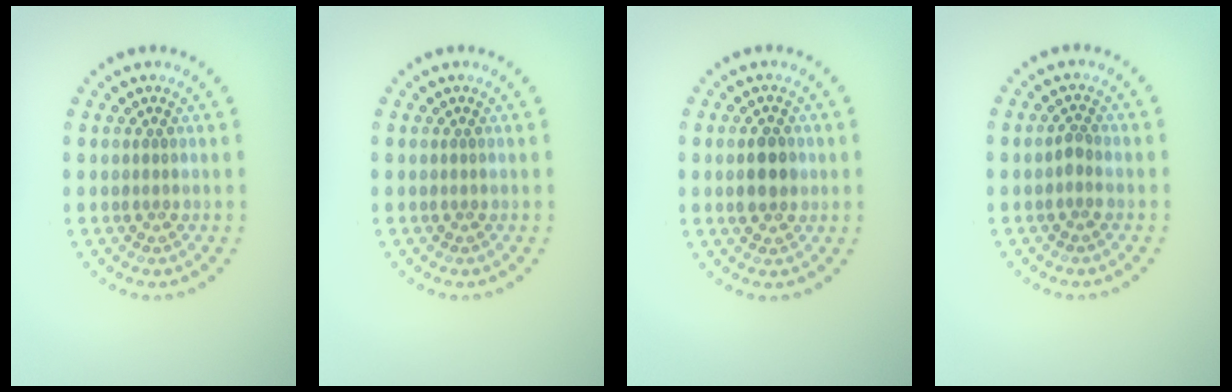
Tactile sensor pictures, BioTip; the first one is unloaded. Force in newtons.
{"total": 0.0}
{"total": 3.0, "press": 3.0, "slide": 0.1}
{"total": 0.9, "press": 0.8, "slide": 0.3}